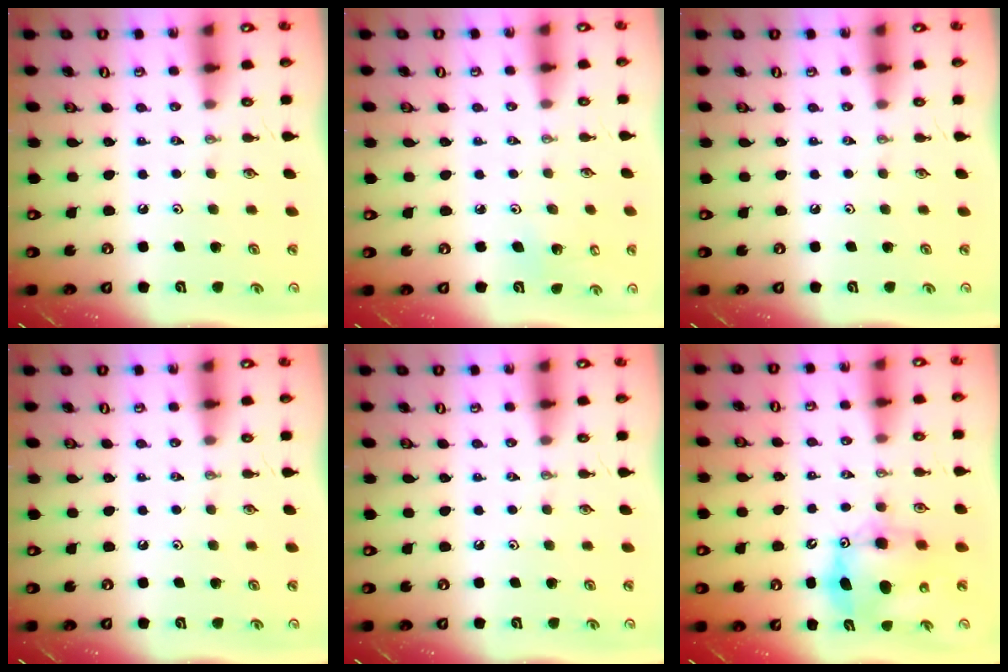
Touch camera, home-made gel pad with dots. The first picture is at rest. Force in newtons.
{"total": 2.7, "press": 2.6, "slide": 1.0}
{"total": 0.0}
{"total": 0.0}
{"total": 0.0}
{"total": 10.2, "press": 10.1, "slide": 0.9}